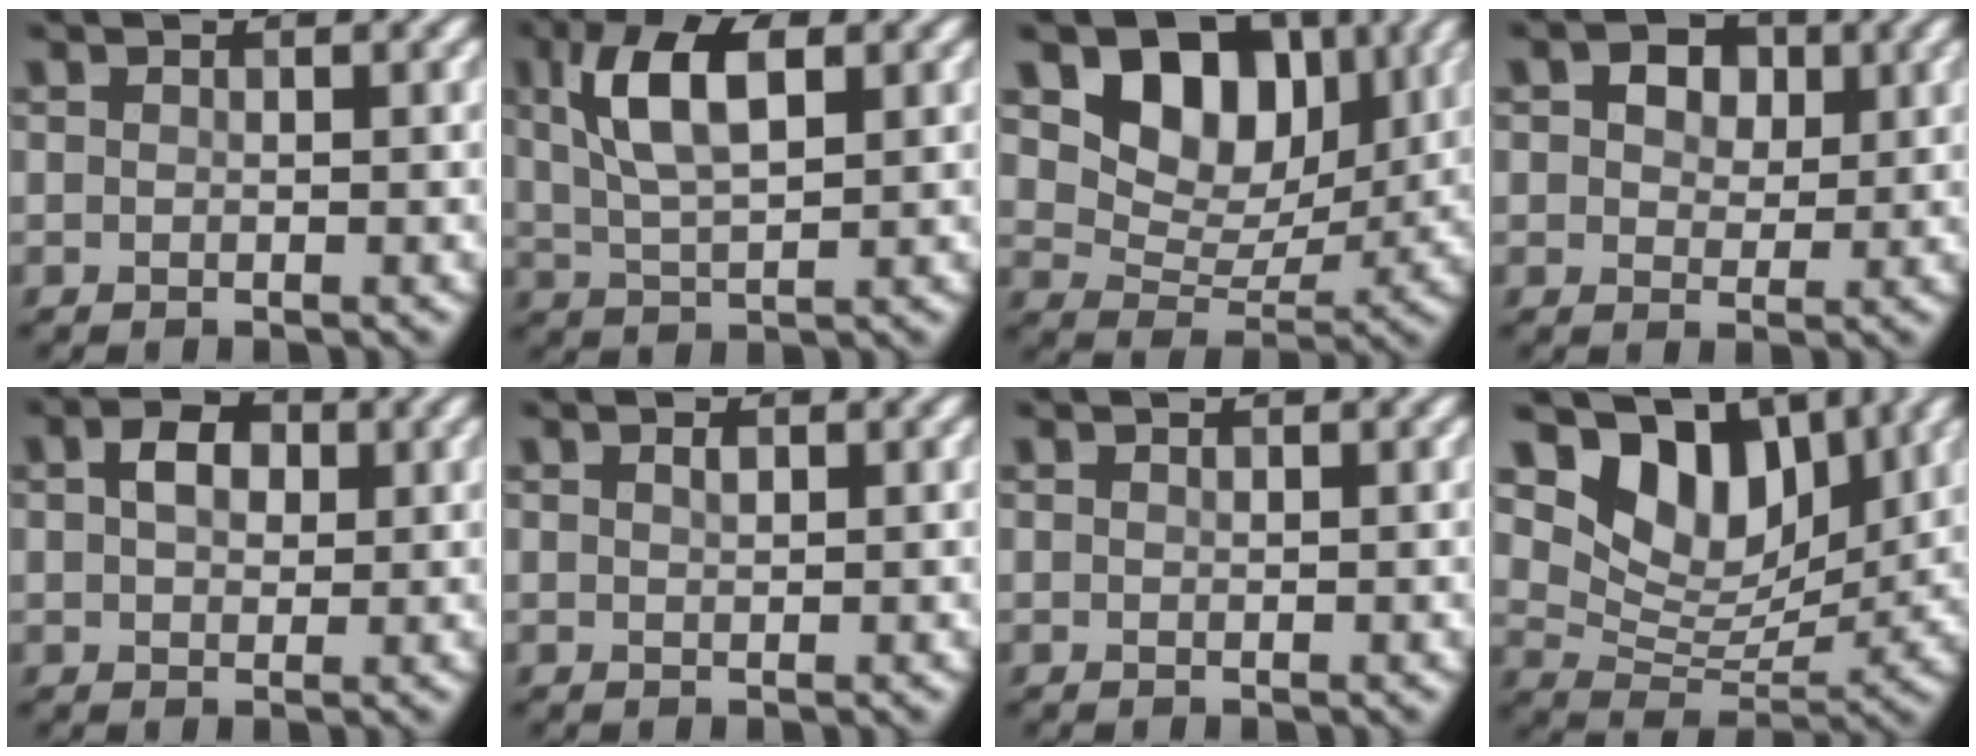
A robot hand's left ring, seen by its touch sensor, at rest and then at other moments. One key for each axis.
{"total": 6.6, "fx": 2.1, "fy": 2.8, "fz": 5.6, "tx": -0.112, "ty": 0.009, "tz": 0.038}
{"total": 8.1, "fx": 3.4, "fy": 5.7, "fz": 4.7, "tx": -0.069, "ty": -0.010, "tz": 0.046}
{"total": 3.9, "fx": 1.5, "fy": 2.7, "fz": 2.4, "tx": -0.035, "ty": 0.005, "tz": 0.008}
{"total": 3.2, "fx": 0.9, "fy": 2.2, "fz": 2.1, "tx": -0.043, "ty": 0.007, "tz": 0.011}
{"total": 0.7, "fx": 0.4, "fy": 0.3, "fz": 0.5, "tx": -0.013, "ty": 0.001, "tz": 0.007}
{"total": 0.0}
{"total": 8.5, "fx": 4.9, "fy": 5.0, "fz": 4.8, "tx": -0.080, "ty": -0.010, "tz": 0.082}